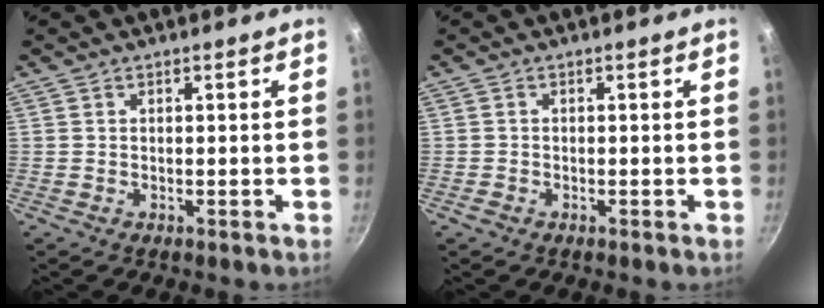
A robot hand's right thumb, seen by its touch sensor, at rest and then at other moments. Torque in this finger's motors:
{"motor_torque": [0.43, 0.56, -0.28, 0.18, 0.04]}